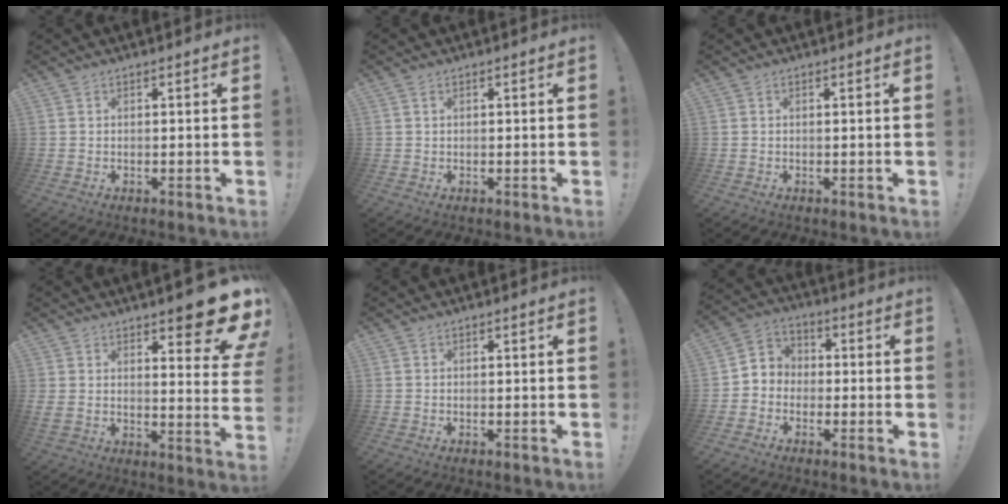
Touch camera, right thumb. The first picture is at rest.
{"total": 0.7, "force": [0.4, 0.3, 0.5], "torque": [-0.006, 0.000, 0.007]}
{"total": 0.0}
{"total": 11.6, "force": [8.5, 2.5, 7.5], "torque": [-0.085, -0.081, 0.139]}
{"total": 0.0}
{"total": 5.6, "force": [-3.0, 4.6, 1.0], "torque": [-0.019, 0.031, -0.050]}